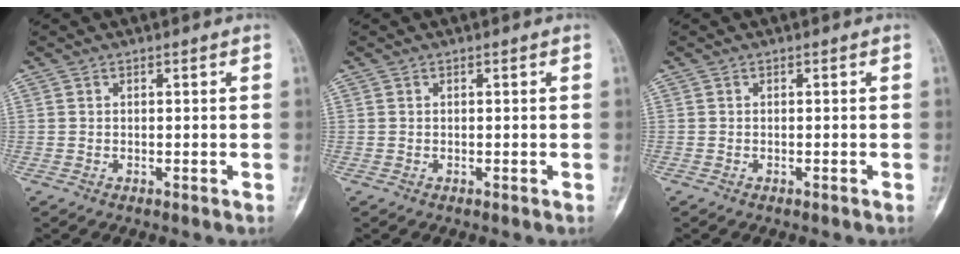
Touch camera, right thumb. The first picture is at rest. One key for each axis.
{"total": 0.0}
{"total": 0.0}